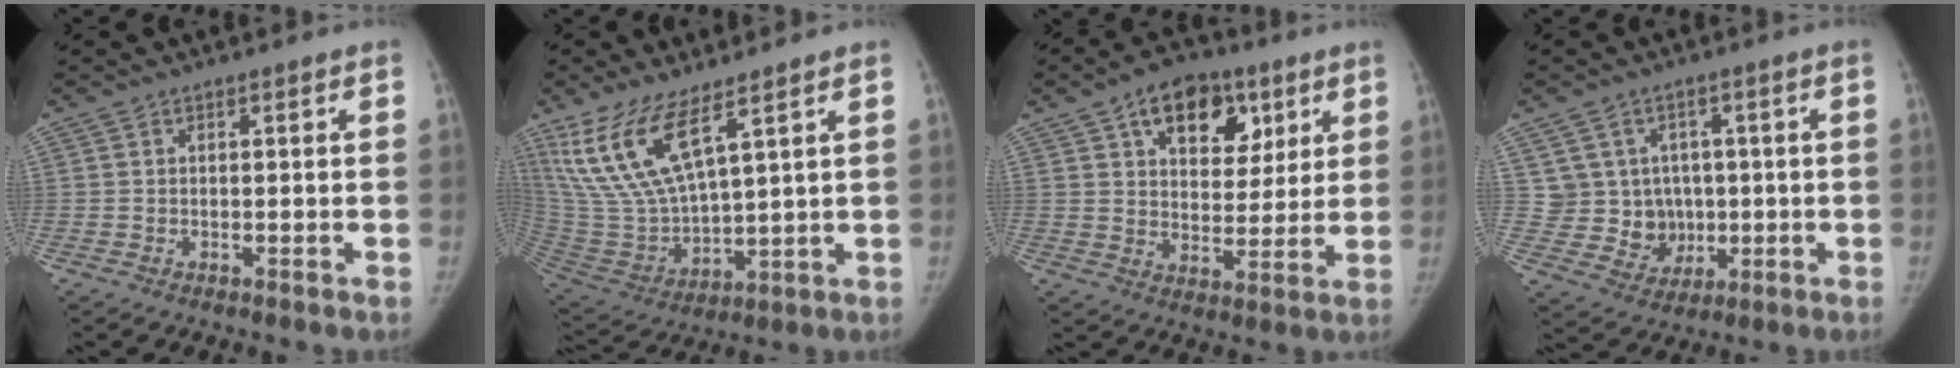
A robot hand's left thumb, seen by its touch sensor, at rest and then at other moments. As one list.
[{"total": 15.2, "force": [9.1, 5.0, 11.1], "torque": [-0.232, -0.041, 0.201]}, {"total": 14.5, "force": [6.9, 9.3, 8.8], "torque": [-0.085, -0.016, 0.107]}, {"total": 8.9, "force": [1.0, 8.6, 2.3], "torque": [0.006, 0.005, 0.032]}]